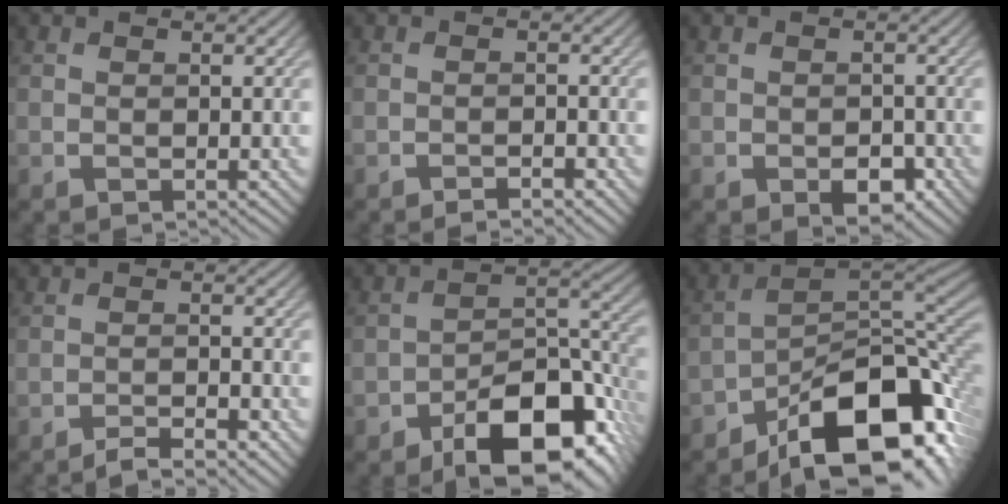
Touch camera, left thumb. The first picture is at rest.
{"total": 1.9, "force": [-1.4, 0.4, 1.1], "torque": [-0.016, 0.002, -0.024]}
{"total": 3.1, "force": [-1.4, 1.9, 2.0], "torque": [-0.029, -0.011, -0.018]}
{"total": 3.4, "force": [-2.8, 0.5, 1.9], "torque": [-0.026, 0.008, -0.051]}
{"total": 14.5, "force": [-8.5, 6.7, 9.7], "torque": [-0.134, -0.011, -0.141]}
{"total": 16.1, "force": [-9.3, 7.1, 11.0], "torque": [-0.144, -0.016, -0.159]}